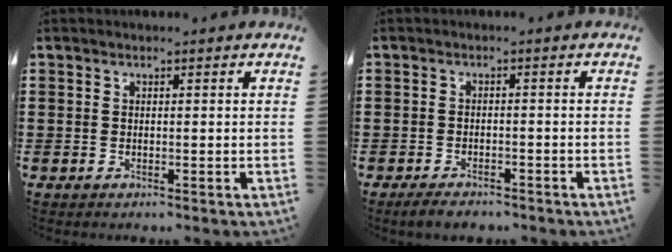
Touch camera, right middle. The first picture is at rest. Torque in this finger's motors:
{"motor_torque": [1.24, -0.09, 0.14, 0.04]}